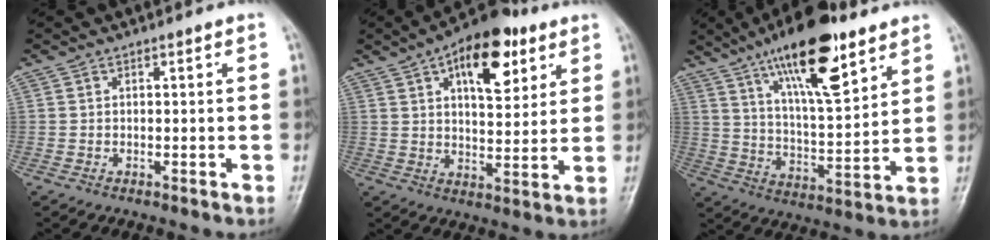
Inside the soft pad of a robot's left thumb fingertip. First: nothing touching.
{"total": 15.1, "force": [7.2, 7.3, 11.1], "torque": [-0.127, -0.017, 0.105]}
{"total": 19.0, "force": [11.5, 6.0, 13.9], "torque": [-0.202, -0.051, 0.199]}